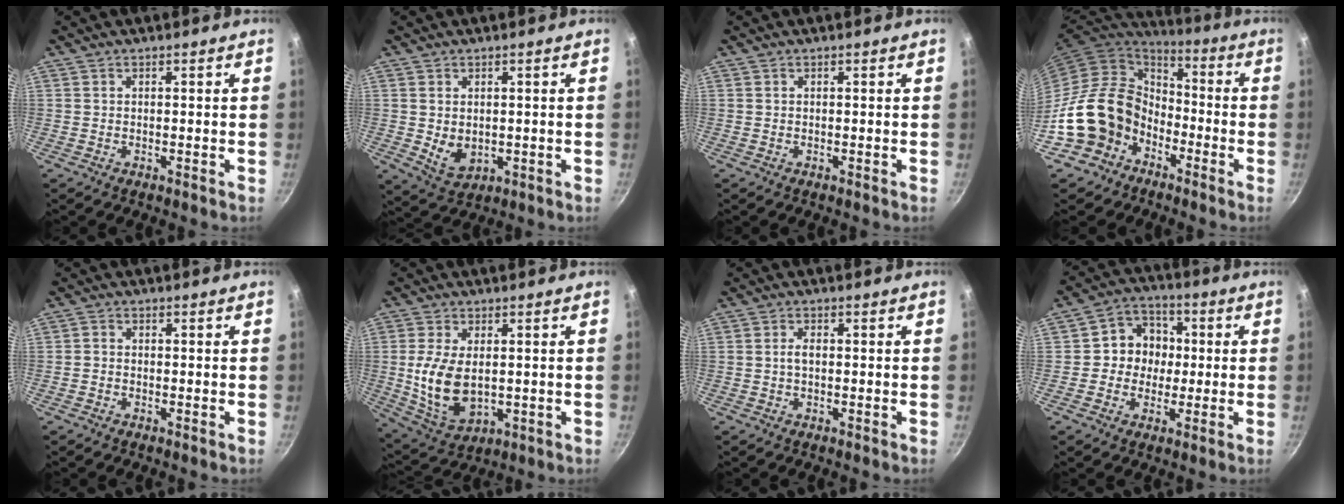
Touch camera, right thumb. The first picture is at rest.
{"total": 5.3, "force": [0.2, 3.9, 3.6], "torque": [-0.053, -0.013, 0.015]}
{"total": 0.0}
{"total": 16.3, "force": [-6.9, 12.9, 7.3], "torque": [-0.088, 0.061, -0.124]}
{"total": 1.2, "force": [-0.8, 0.7, 0.5], "torque": [-0.011, 0.007, -0.018]}
{"total": 11.6, "force": [0.2, 6.7, 9.5], "torque": [-0.183, -0.013, 0.019]}
{"total": 1.8, "force": [-0.1, 0.9, 1.5], "torque": [-0.030, 0.006, -0.003]}
{"total": 8.9, "force": [0.1, 8.1, 3.6], "torque": [-0.008, 0.018, -0.014]}